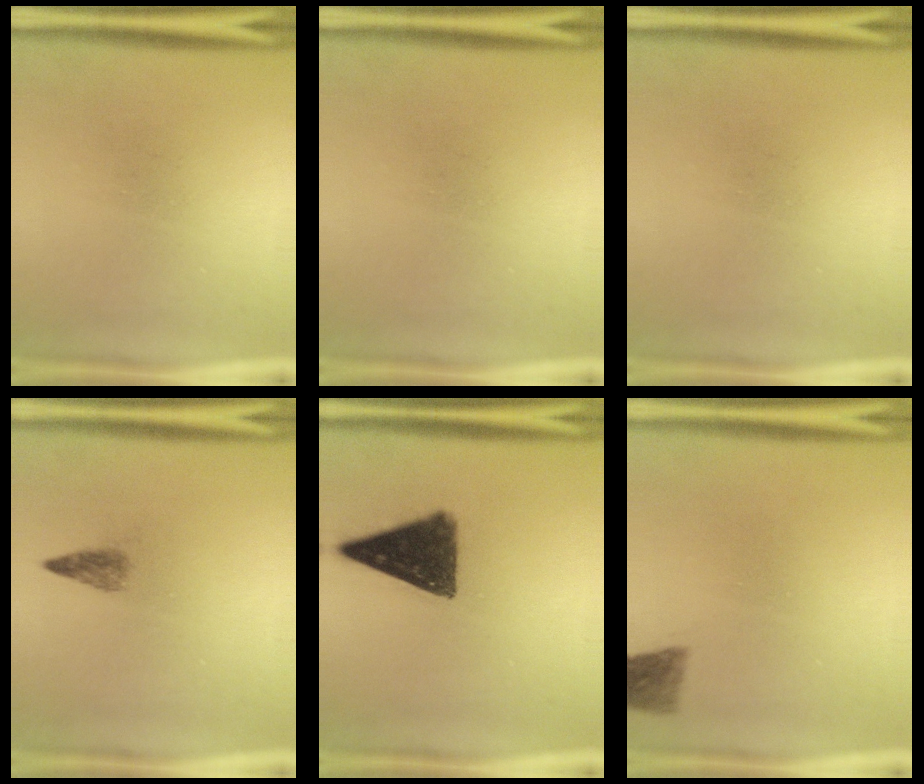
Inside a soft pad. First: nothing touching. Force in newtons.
{"total": 0.0}
{"total": 0.0}
{"total": 1.8}
{"total": 12.4}
{"total": 2.8}